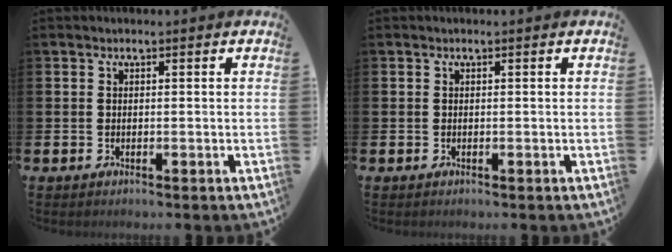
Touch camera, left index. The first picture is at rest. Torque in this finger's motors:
{"motor_torque": [-0.06, 0.01, 0.06, 0.02]}